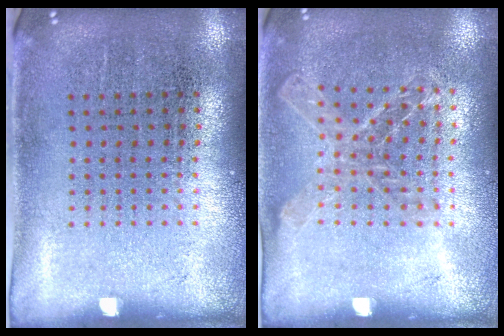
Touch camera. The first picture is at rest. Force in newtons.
{"total": 1.1, "press": 1.1, "slide": 0.0}